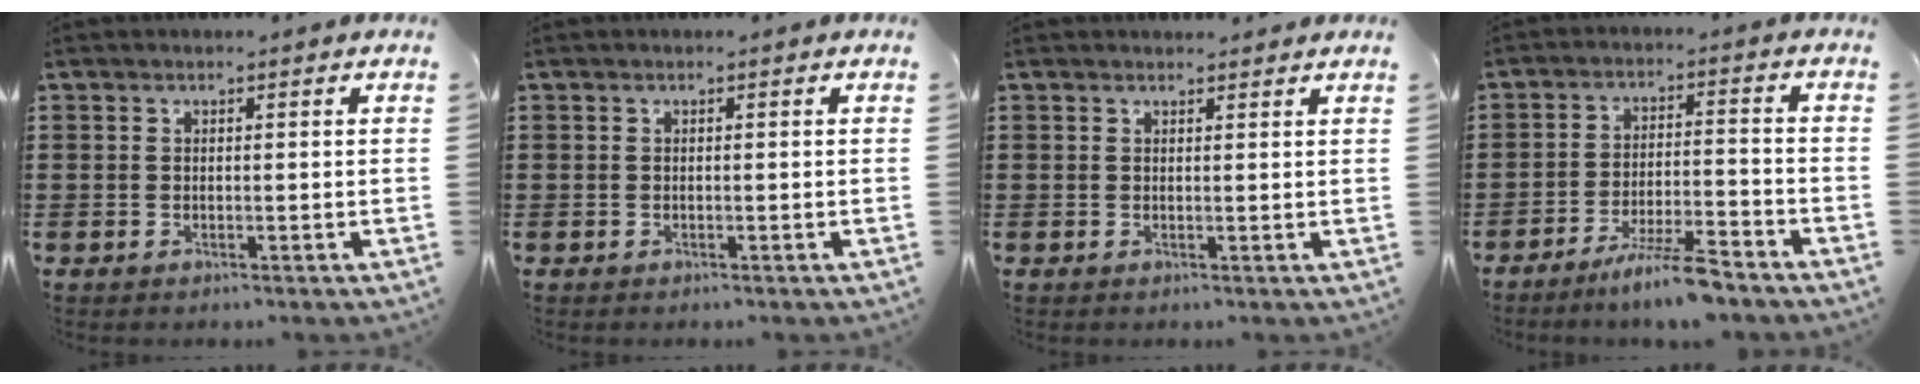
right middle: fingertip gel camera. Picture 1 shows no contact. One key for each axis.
{"total": 0.0}
{"total": 0.9, "fx": 0.9, "fy": 0.2, "fz": 0.0, "tx": 0.006, "ty": -0.003, "tz": 0.016}
{"total": 6.9, "fx": -5.7, "fy": 0.2, "fz": 3.9, "tx": -0.080, "ty": -0.010, "tz": -0.105}